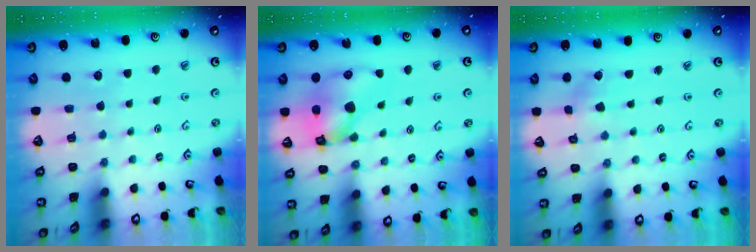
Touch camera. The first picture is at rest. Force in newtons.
{"total": 12.5, "press": 12.3, "slide": 1.8}
{"total": 0.0}